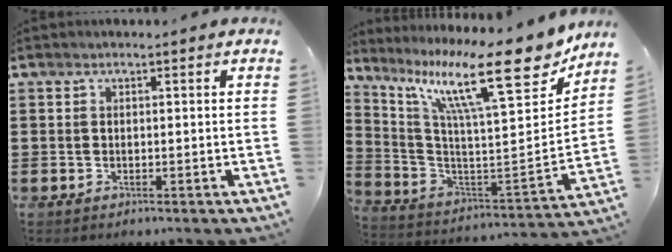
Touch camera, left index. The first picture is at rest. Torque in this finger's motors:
{"motor_torque": [1.14, -1.00, 0.72, 0.21]}